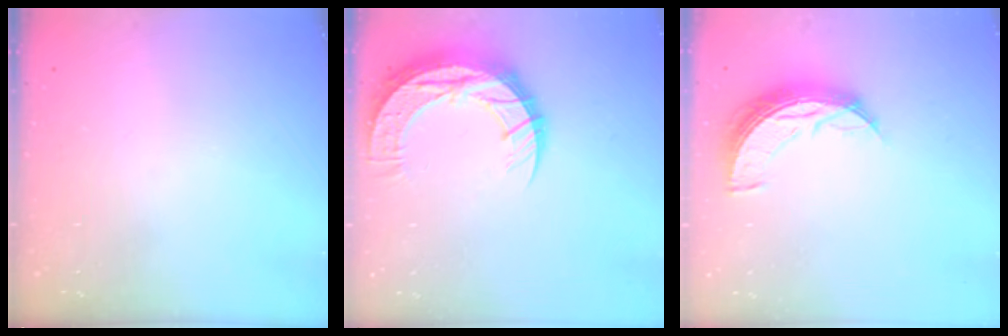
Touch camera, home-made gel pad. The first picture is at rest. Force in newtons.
{"total": 15.8, "press": 15.7, "slide": 1.1}
{"total": 10.1, "press": 10.1, "slide": 0.6}